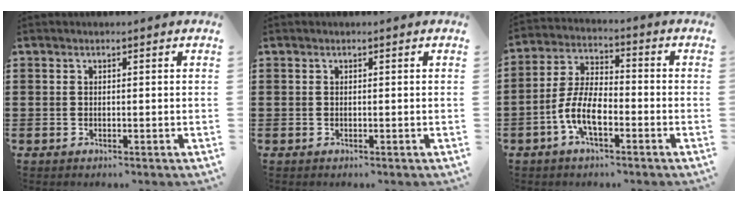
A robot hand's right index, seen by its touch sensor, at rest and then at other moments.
{"total": 0.0}
{"total": 7.6, "force": [-3.2, 2.9, 6.3], "torque": [-0.154, -0.009, -0.067]}